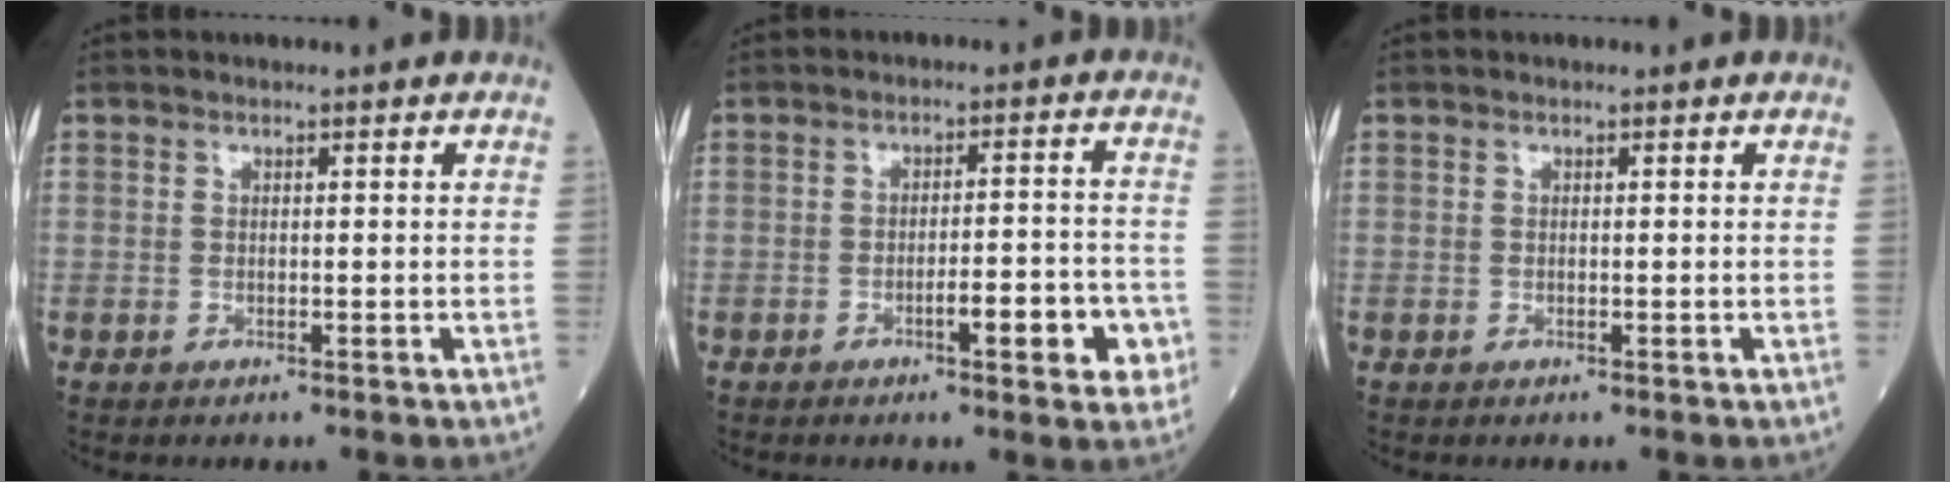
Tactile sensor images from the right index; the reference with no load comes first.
{"total": 7.2, "force": [-2.9, 1.4, 6.4], "torque": [-0.078, 0.008, -0.035]}
{"total": 0.0}